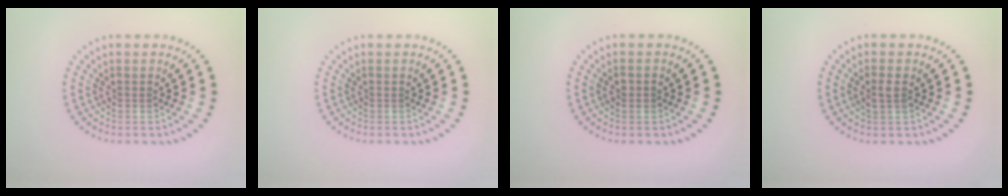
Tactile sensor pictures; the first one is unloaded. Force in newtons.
{"total": 0.0}
{"total": 1.0, "press": 1.0, "slide": 0.2}
{"total": 1.6, "press": 1.6, "slide": 0.4}